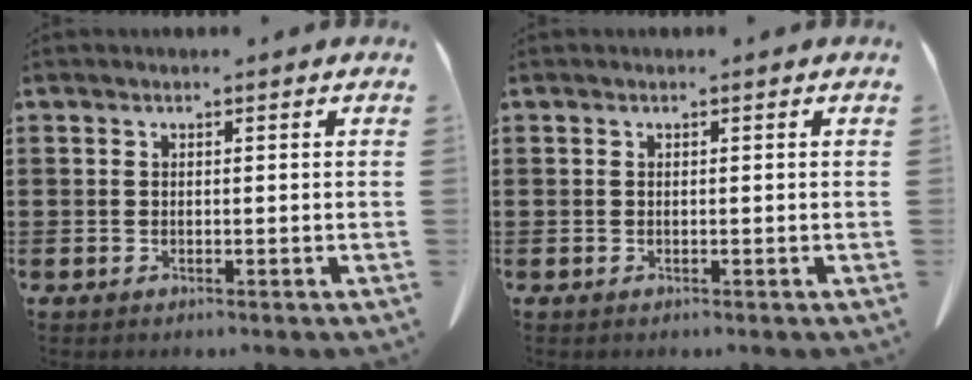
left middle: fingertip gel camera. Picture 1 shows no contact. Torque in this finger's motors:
{"motor_torque": [0.00, 0.00, 0.00, 0.00]}